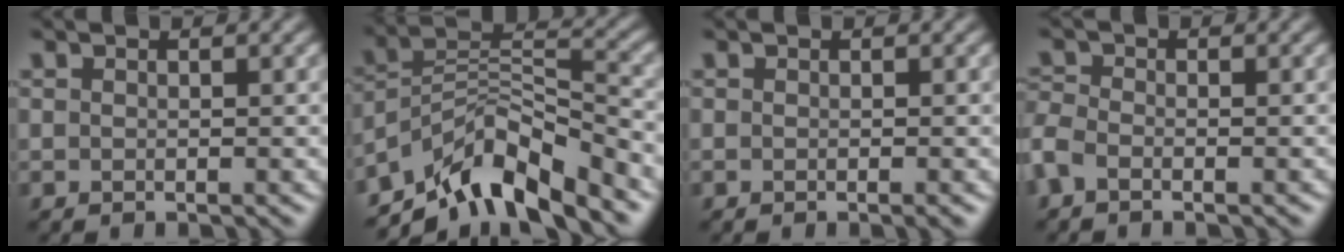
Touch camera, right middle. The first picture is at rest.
{"total": 8.8, "force": [-6.9, 2.8, 4.6], "torque": [-0.066, 0.004, -0.132]}
{"total": 1.0, "force": [-0.4, 0.3, 0.9], "torque": [0.000, 0.000, -0.006]}
{"total": 2.0, "force": [-1.4, 0.9, 1.0], "torque": [-0.025, 0.003, -0.037]}